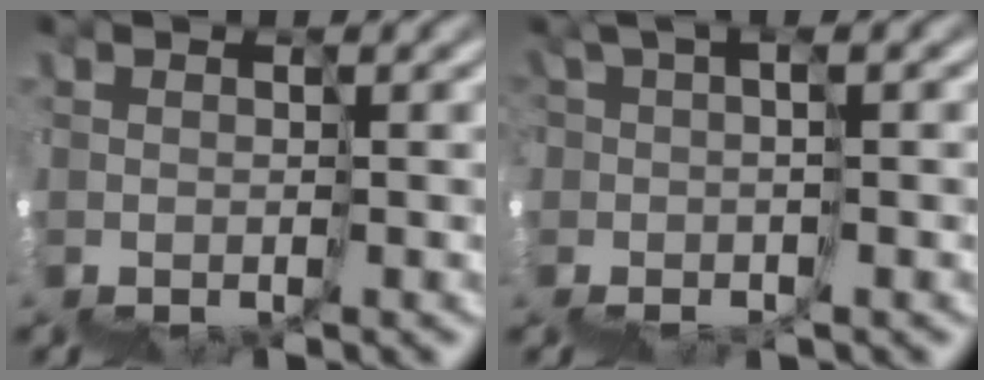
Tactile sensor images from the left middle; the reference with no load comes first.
{"total": 0.7, "force": [0.4, -0.5, 0.2], "torque": [0.002, 0.010, 0.017]}